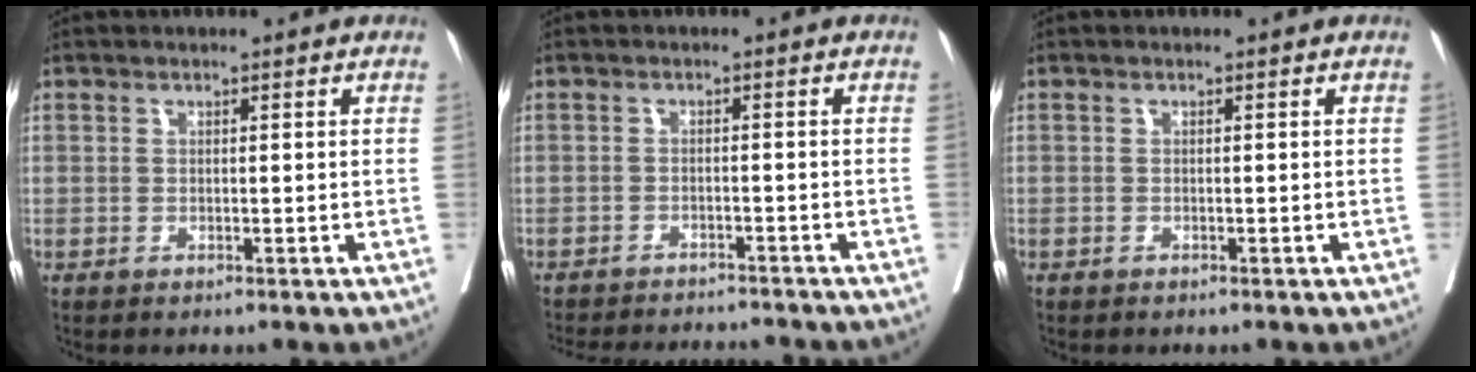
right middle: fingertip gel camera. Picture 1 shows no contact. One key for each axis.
{"total": 12.5, "fx": -11.8, "fy": 1.9, "fz": 3.6, "tx": -0.060, "ty": -0.002, "tz": -0.154}
{"total": 0.0}